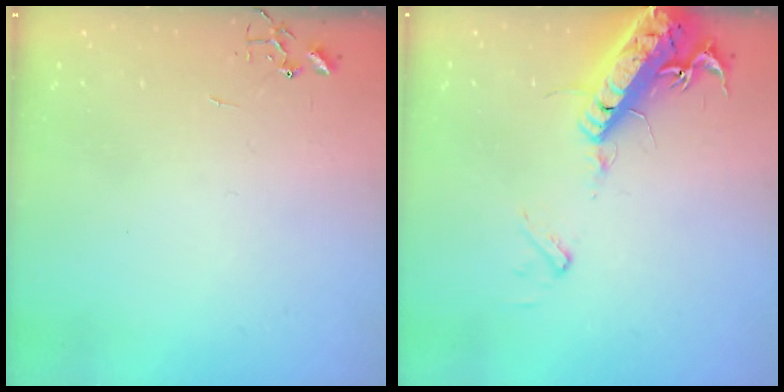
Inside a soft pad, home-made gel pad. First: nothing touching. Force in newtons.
{"total": 18.9, "press": 18.5, "slide": 3.9}